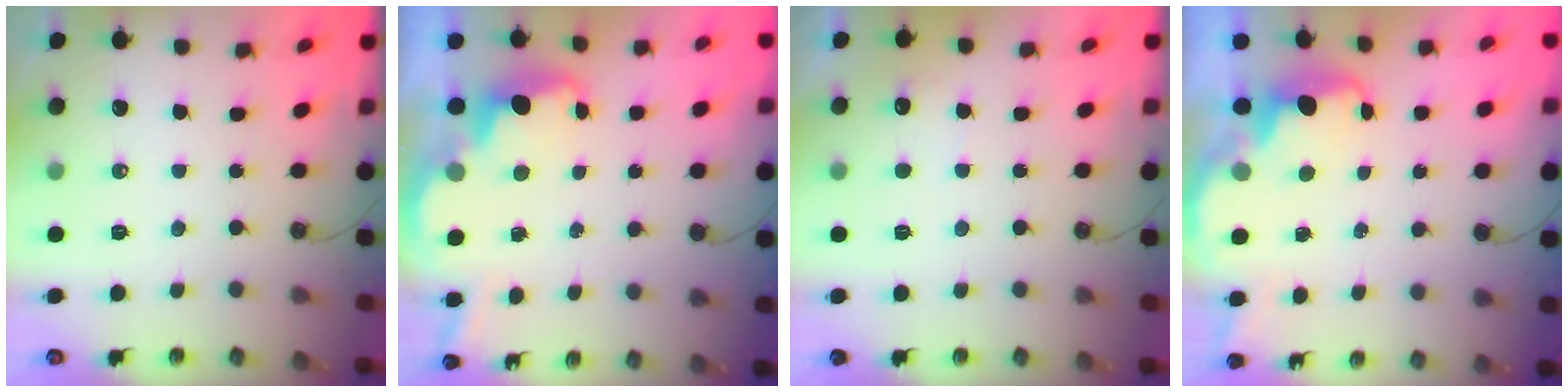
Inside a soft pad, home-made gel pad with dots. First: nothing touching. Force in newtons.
{"total": 3.7, "press": 3.6, "slide": 0.6}
{"total": 4.4, "press": 4.2, "slide": 1.2}
{"total": 2.8, "press": 2.8, "slide": 0.6}